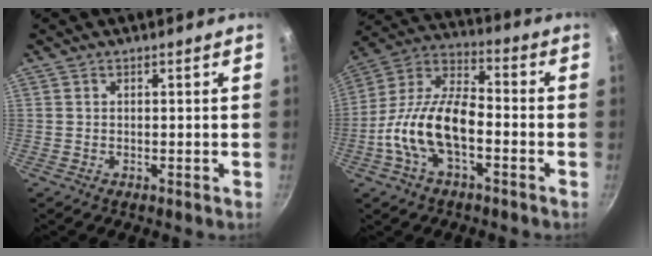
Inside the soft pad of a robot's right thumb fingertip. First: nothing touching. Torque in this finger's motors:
{"motor_torque": [1.28, 1.28, 1.16, -0.92, 0.25]}